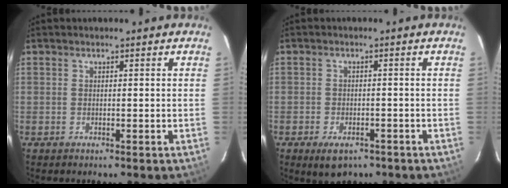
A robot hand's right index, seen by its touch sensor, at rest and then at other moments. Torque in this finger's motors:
{"motor_torque": [0.63, -0.52, 0.06, 0.00]}